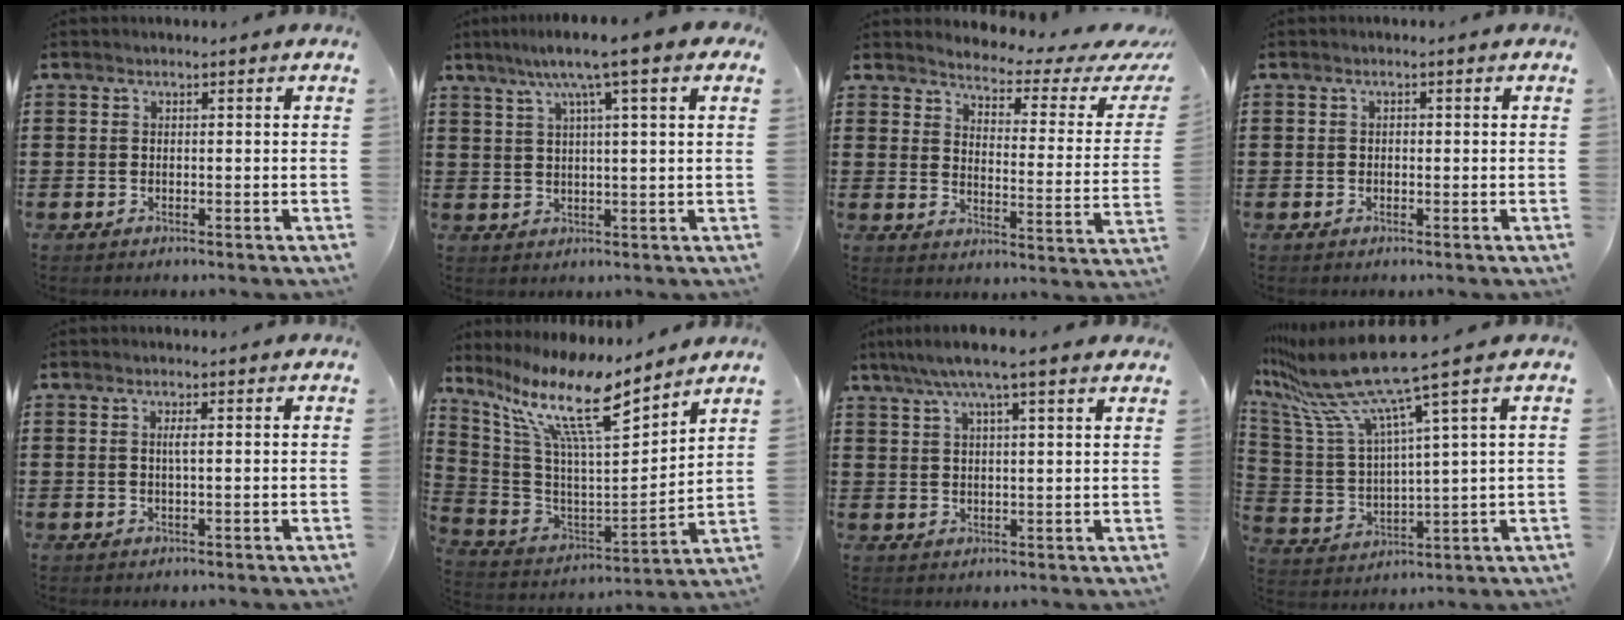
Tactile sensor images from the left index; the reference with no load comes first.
{"total": 7.3, "force": [4.2, 0.2, 5.9], "torque": [-0.129, 0.001, 0.069]}
{"total": 3.2, "force": [2.9, 0.4, 1.4], "torque": [-0.039, -0.027, 0.039]}
{"total": 0.6, "force": [-0.1, 0.4, 0.4], "torque": [-0.010, 0.001, -0.002]}
{"total": 1.4, "force": [0.3, 0.1, 1.4], "torque": [-0.029, 0.000, 0.004]}
{"total": 14.4, "force": [9.9, 2.3, 10.1], "torque": [-0.232, -0.060, 0.161]}
{"total": 5.8, "force": [4.4, 0.2, 3.8], "torque": [-0.085, -0.007, 0.076]}
{"total": 11.9, "force": [9.0, 0.3, 7.8], "torque": [-0.201, -0.062, 0.146]}